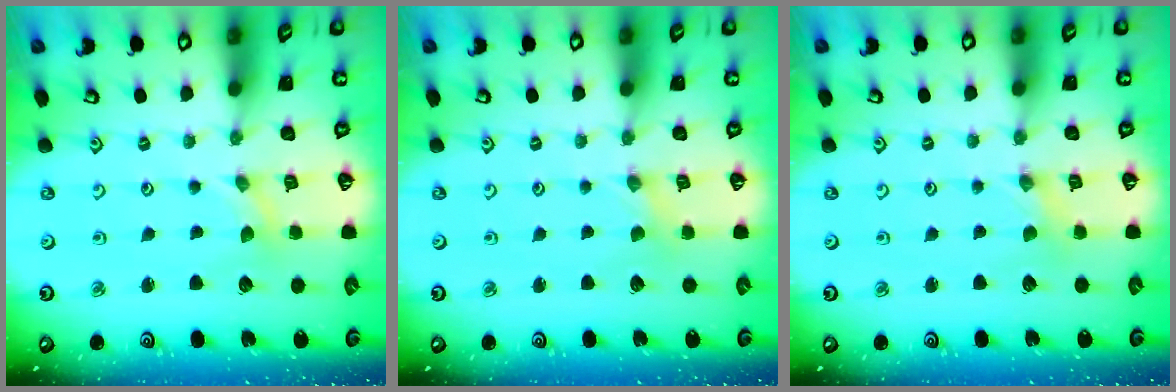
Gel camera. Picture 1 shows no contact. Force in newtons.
{"total": 0.0}
{"total": 0.0}